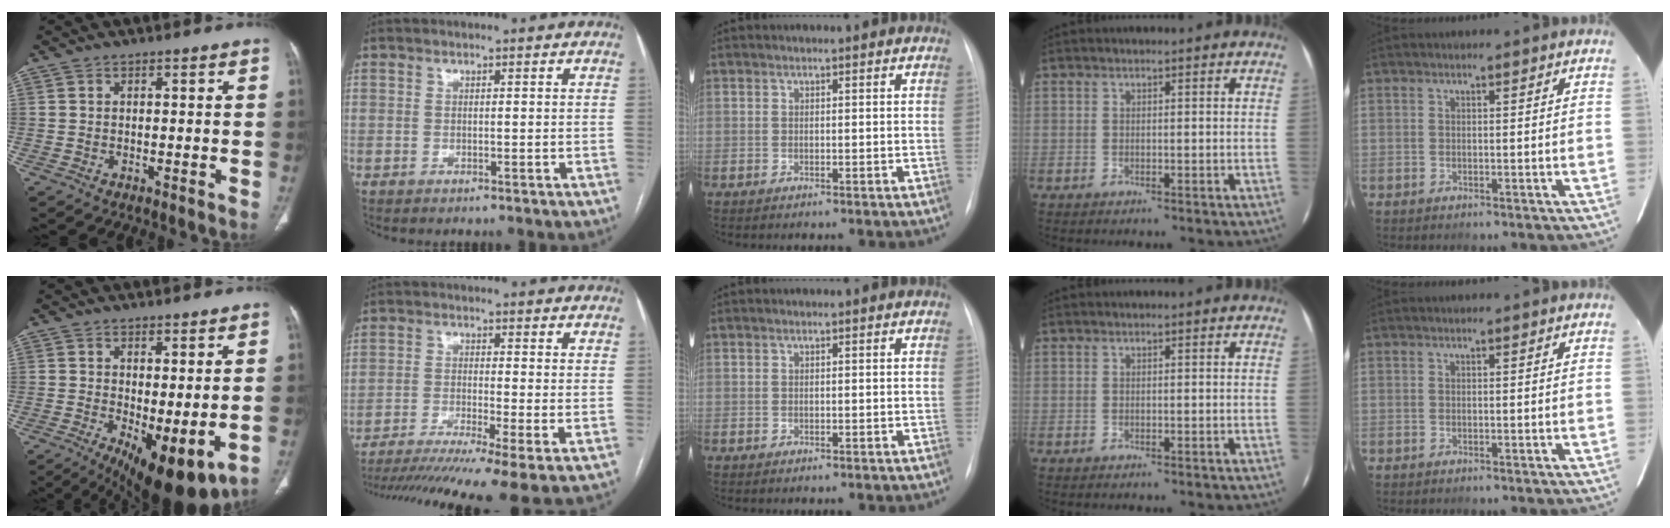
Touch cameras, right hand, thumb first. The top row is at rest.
{"thumb": {"total": 12.1, "force": [-2.9, 4.5, 10.8], "torque": [-0.160, -0.022, -0.028]}, "index": {"total": 14.6, "force": [-10.7, -0.2, 10.0], "torque": [-0.151, -0.027, -0.171]}}